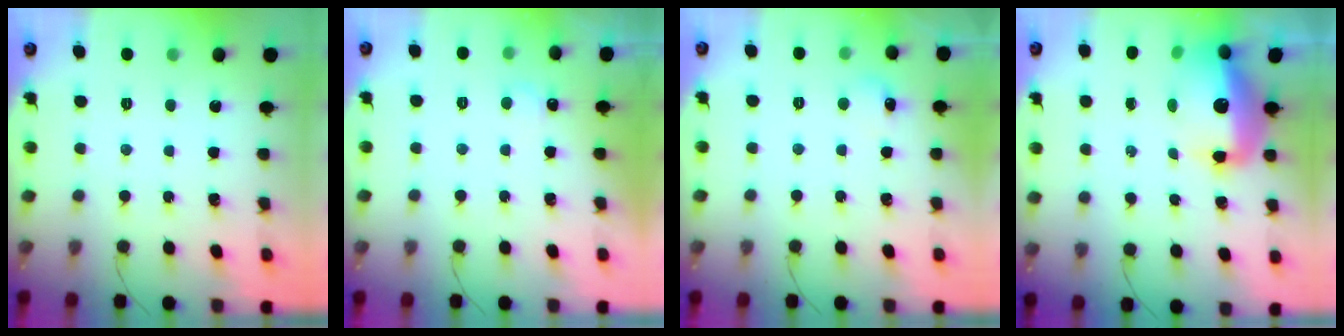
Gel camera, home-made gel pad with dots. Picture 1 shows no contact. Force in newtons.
{"total": 2.2, "press": 2.2, "slide": 0.4}
{"total": 5.3, "press": 5.1, "slide": 1.3}
{"total": 14.2, "press": 13.8, "slide": 3.3}